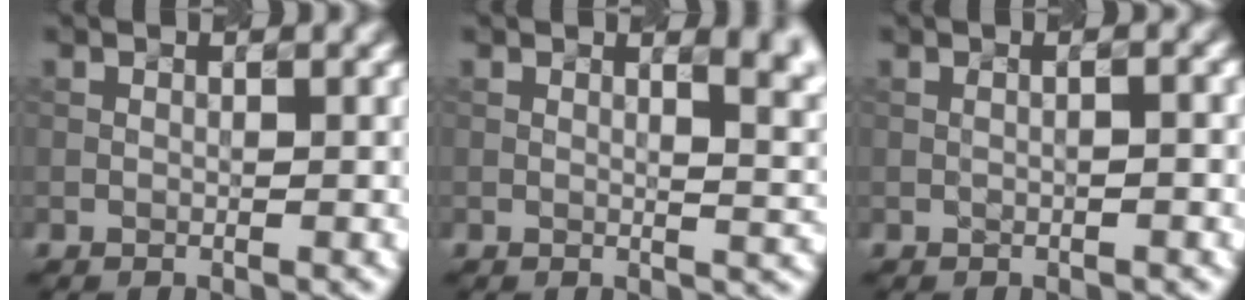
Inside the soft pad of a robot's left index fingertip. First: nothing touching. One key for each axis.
{"total": 5.2, "fx": 2.2, "fy": 2.3, "fz": 4.2, "tx": -0.014, "ty": 0.012, "tz": 0.030}
{"total": 2.0, "fx": 0.3, "fy": 0.9, "fz": 1.7, "tx": -0.005, "ty": 0.007, "tz": -0.011}